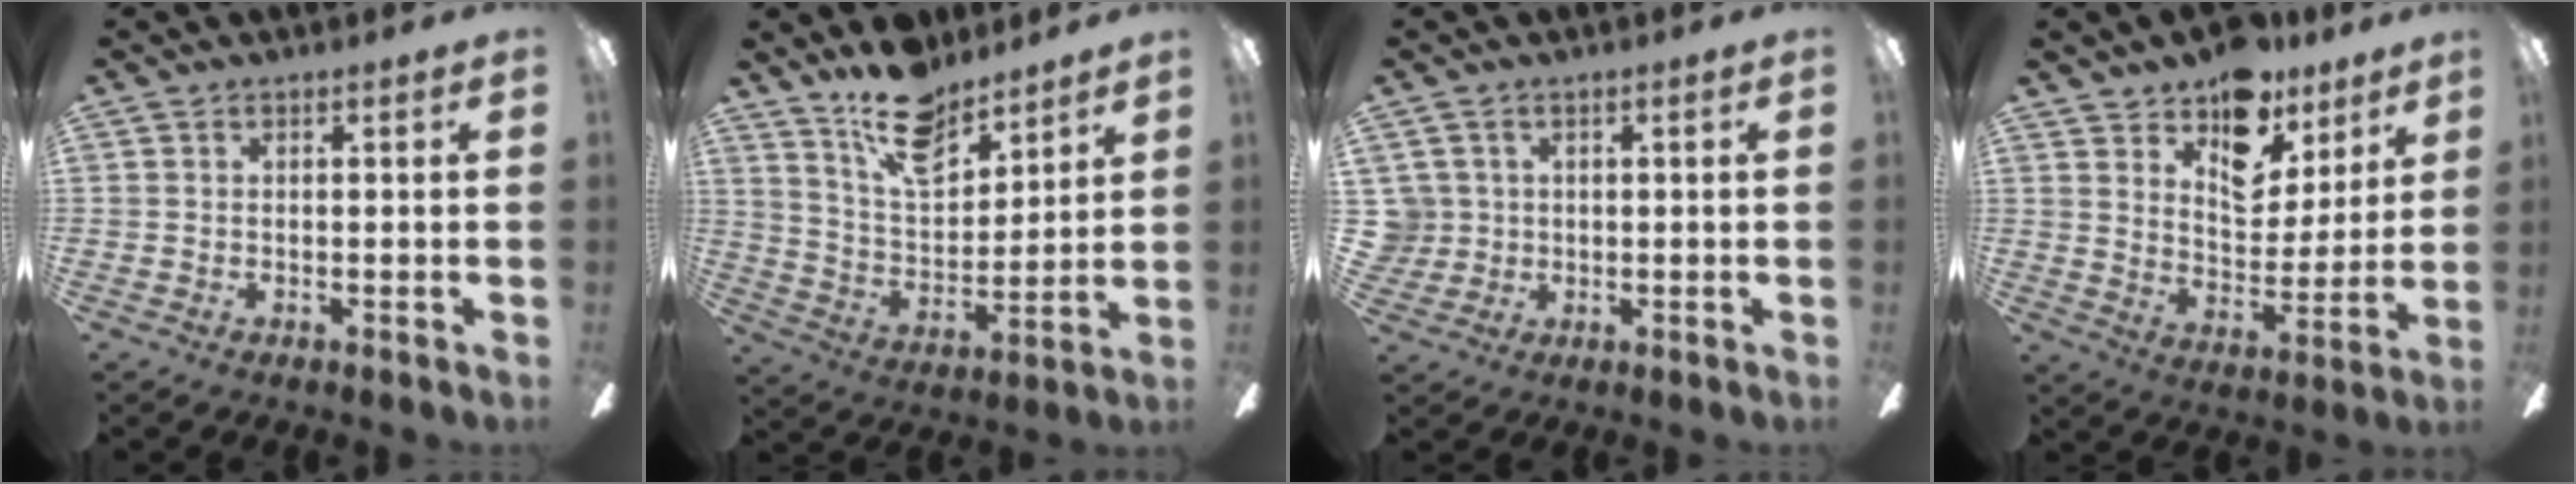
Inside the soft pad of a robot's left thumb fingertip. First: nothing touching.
{"total": 14.4, "force": [11.2, 6.4, 6.3], "torque": [-0.111, -0.065, 0.203]}
{"total": 4.3, "force": [0.9, 4.2, 0.6], "torque": [-0.032, 0.010, 0.019]}
{"total": 14.6, "force": [10.8, 8.0, 5.6], "torque": [-0.082, -0.074, 0.199]}